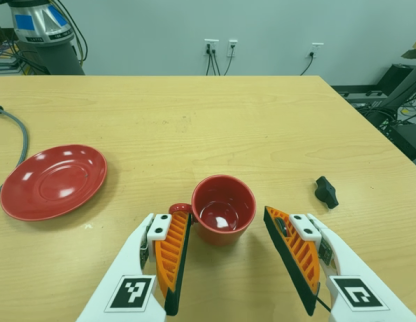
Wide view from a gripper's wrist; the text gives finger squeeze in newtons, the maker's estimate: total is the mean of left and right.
{"total": 0.0}